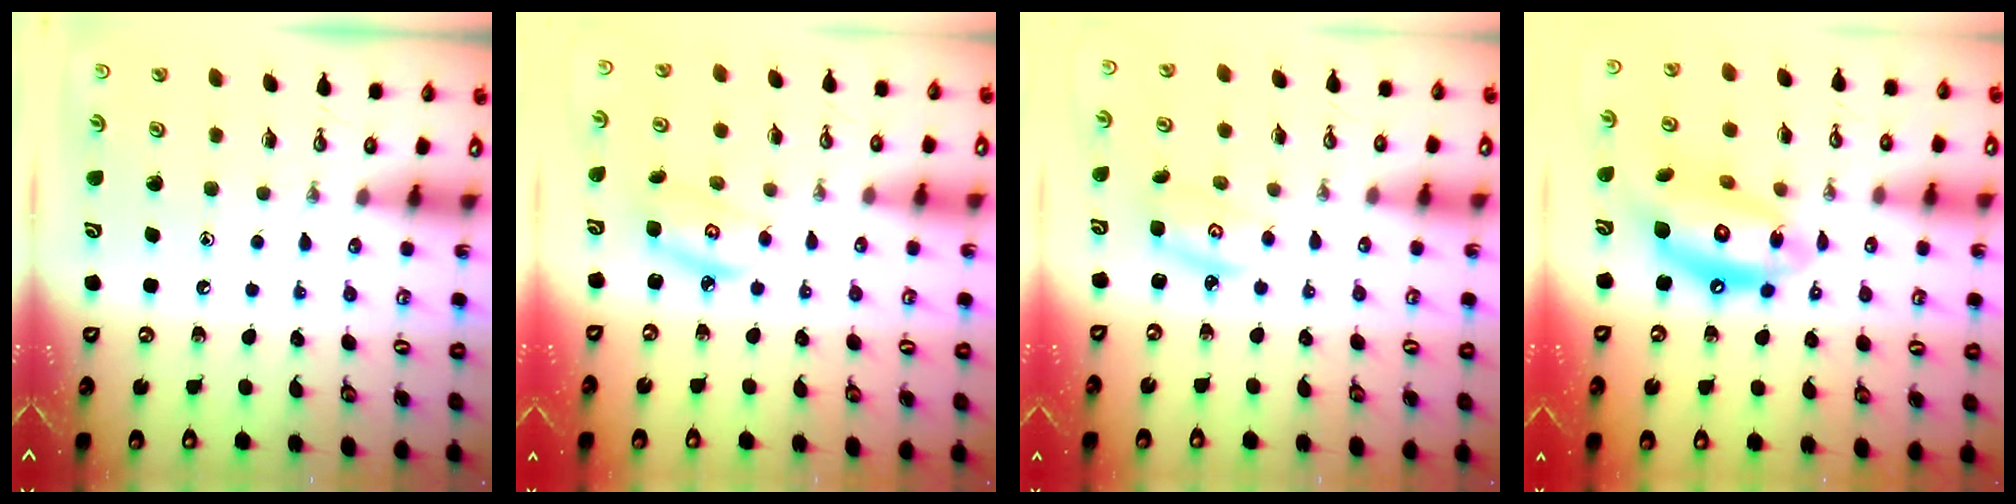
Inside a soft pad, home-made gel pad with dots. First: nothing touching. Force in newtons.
{"total": 4.7, "press": 4.7, "slide": 0.2}
{"total": 2.8, "press": 2.8, "slide": 0.3}
{"total": 15.9, "press": 15.8, "slide": 1.3}